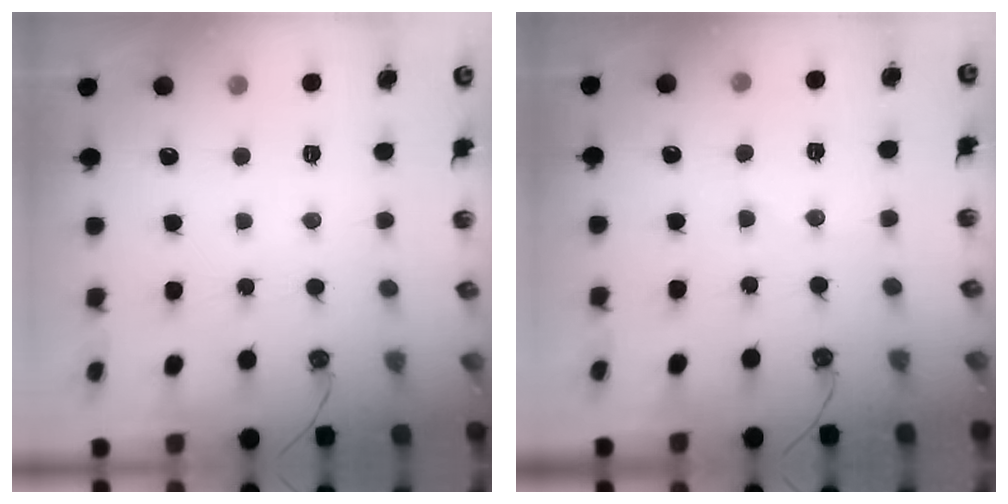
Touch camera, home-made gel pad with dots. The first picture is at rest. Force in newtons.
{"total": 5.5, "press": 5.5, "slide": 0.6}